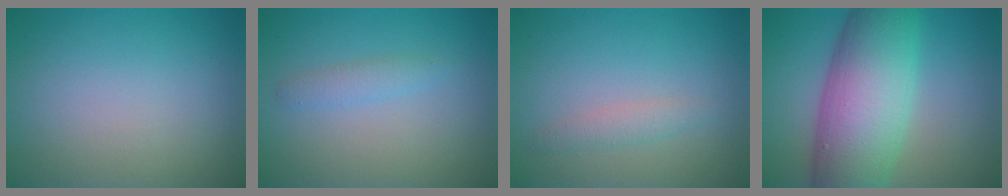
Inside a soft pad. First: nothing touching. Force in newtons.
{"total": 1.4, "press": 1.4, "slide": 0.0}
{"total": 1.4, "press": 1.4, "slide": 0.0}
{"total": 11.7, "press": 11.7, "slide": 0.3}